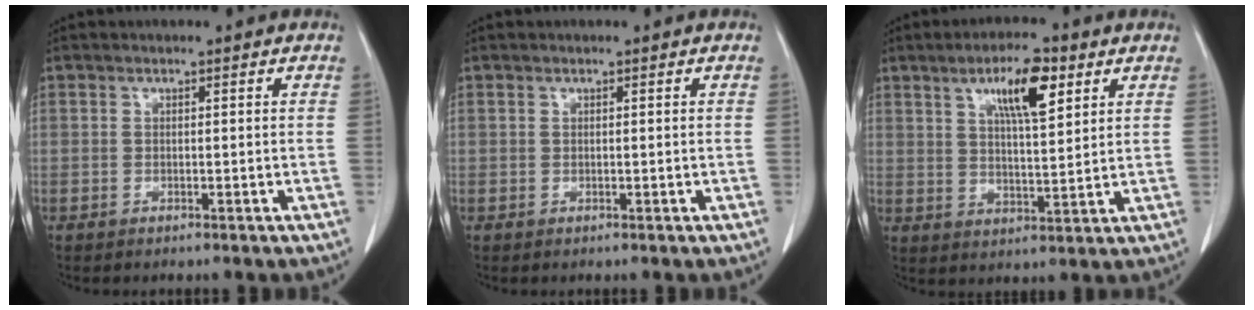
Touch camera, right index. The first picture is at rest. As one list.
[{"total": 0.0}, {"total": 8.8, "force": [4.4, 1.9, 7.4], "torque": [-0.129, 0.004, 0.073]}]